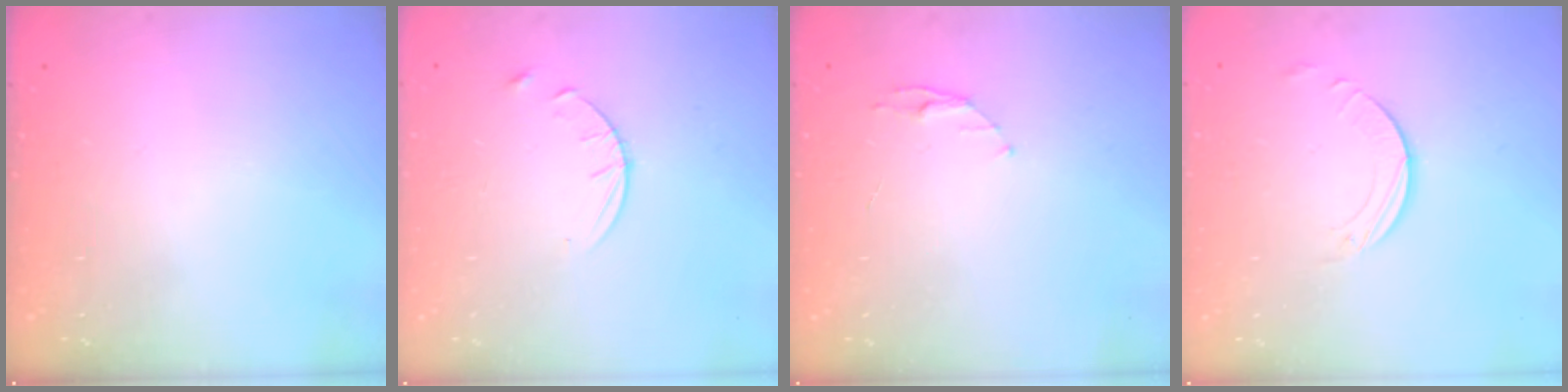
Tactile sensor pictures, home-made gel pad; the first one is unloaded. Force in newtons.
{"total": 5.6, "press": 5.5, "slide": 0.7}
{"total": 4.4, "press": 4.4, "slide": 0.5}
{"total": 1.9, "press": 1.9, "slide": 0.1}